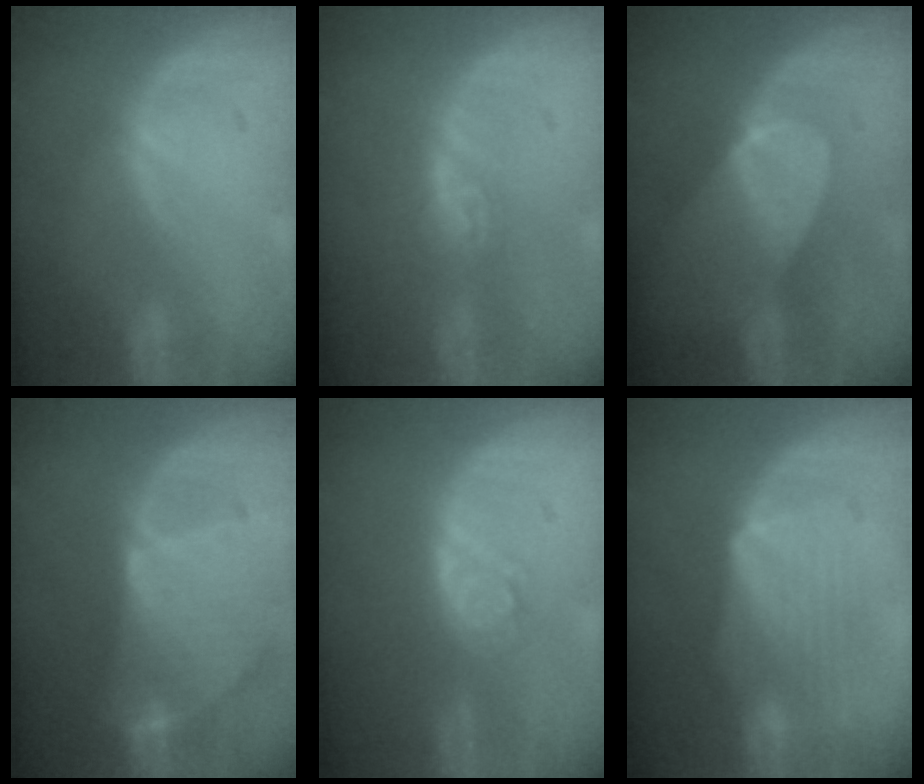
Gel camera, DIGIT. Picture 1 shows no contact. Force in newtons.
{"total": 4.5, "press": 3.9, "slide": 2.3}
{"total": 7.5, "press": 7.1, "slide": 2.3}
{"total": 9.4, "press": 8.2, "slide": 4.6}
{"total": 3.9, "press": 3.5, "slide": 1.7}
{"total": 7.7, "press": 7.7, "slide": 0.4}